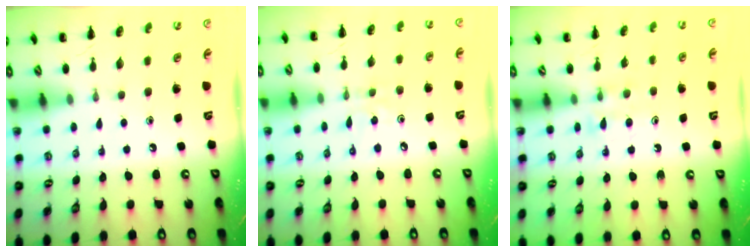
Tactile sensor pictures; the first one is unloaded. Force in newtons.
{"total": 2.6, "press": 2.5, "slide": 0.8}
{"total": 6.3, "press": 6.0, "slide": 1.8}